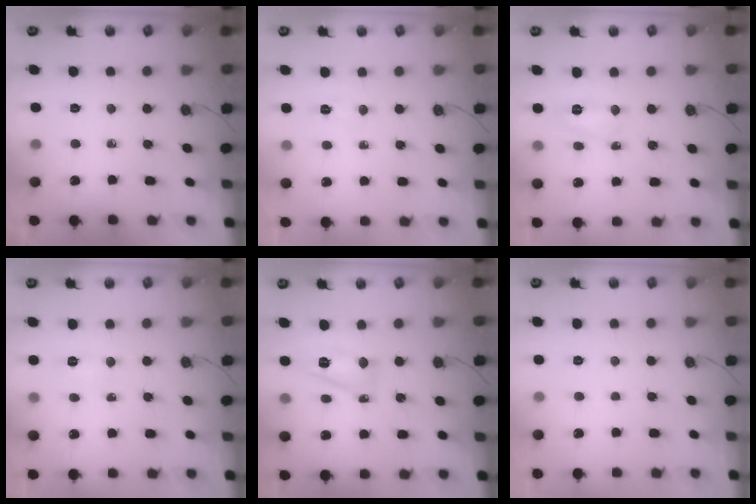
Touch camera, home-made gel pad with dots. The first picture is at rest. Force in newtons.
{"total": 3.9, "press": 3.8, "slide": 0.6}
{"total": 6.1, "press": 6.1, "slide": 0.4}
{"total": 4.0, "press": 4.0, "slide": 0.4}
{"total": 10.0, "press": 9.9, "slide": 0.8}
{"total": 4.4, "press": 2.2, "slide": 3.9}